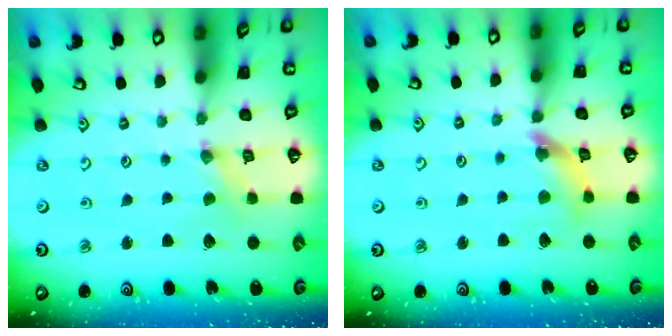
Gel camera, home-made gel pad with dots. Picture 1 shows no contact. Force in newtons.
{"total": 9.3, "press": 9.2, "slide": 0.9}